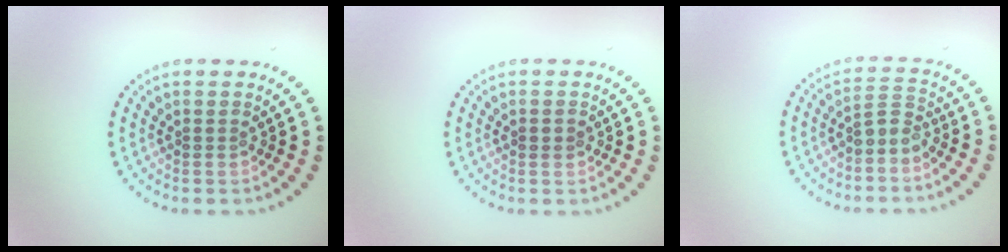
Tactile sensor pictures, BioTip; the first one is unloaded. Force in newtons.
{"total": 1.1, "press": 1.1, "slide": 0.1}
{"total": 1.9, "press": 1.5, "slide": 1.2}